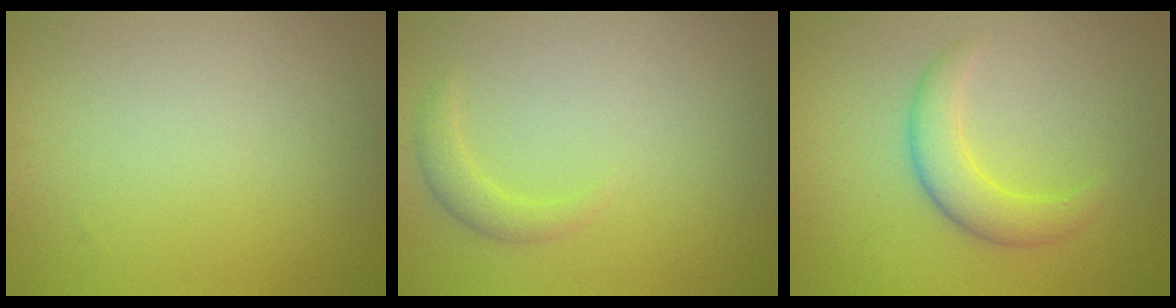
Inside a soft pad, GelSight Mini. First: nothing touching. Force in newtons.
{"total": 1.5, "press": 1.5, "slide": 0.1}
{"total": 3.4, "press": 3.4, "slide": 0.3}